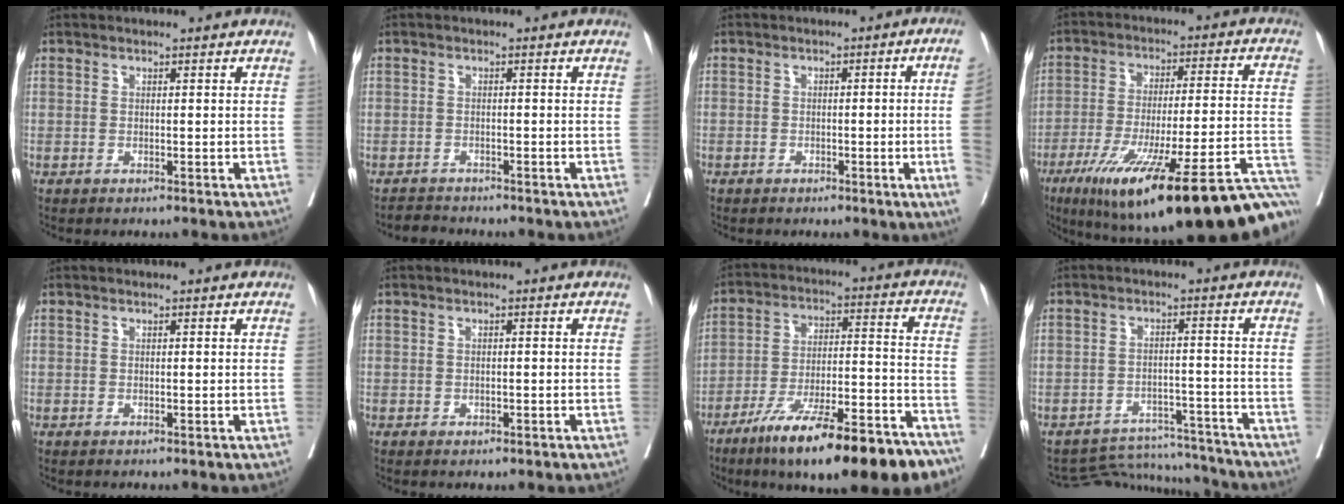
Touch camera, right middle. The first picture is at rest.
{"total": 2.0, "force": [-1.9, 0.5, -0.6], "torque": [0.006, -0.006, -0.035]}
{"total": 7.0, "force": [-1.3, -1.5, 6.8], "torque": [-0.070, -0.007, -0.021]}
{"total": 30.4, "force": [-20.0, 3.7, 22.6], "torque": [-0.253, -0.012, -0.292]}
{"total": 0.0}
{"total": 1.2, "force": [-0.5, 0.8, 0.7], "torque": [-0.010, 0.000, -0.002]}
{"total": 22.5, "force": [-16.2, 3.3, 15.3], "torque": [-0.186, 0.007, -0.259]}
{"total": 9.9, "force": [-9.6, 1.7, -1.2], "torque": [0.022, 0.030, -0.132]}